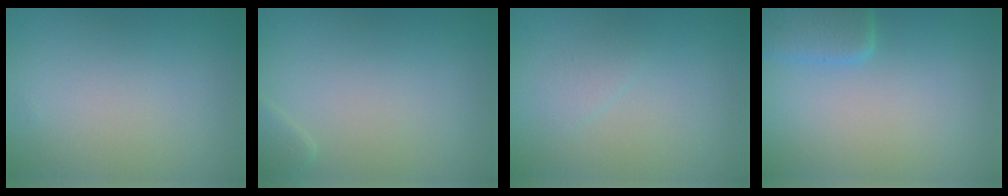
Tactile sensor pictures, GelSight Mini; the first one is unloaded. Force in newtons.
{"total": 1.0, "press": 1.0, "slide": 0.1}
{"total": 0.9, "press": 0.9, "slide": 0.0}
{"total": 2.6, "press": 2.6, "slide": 0.2}